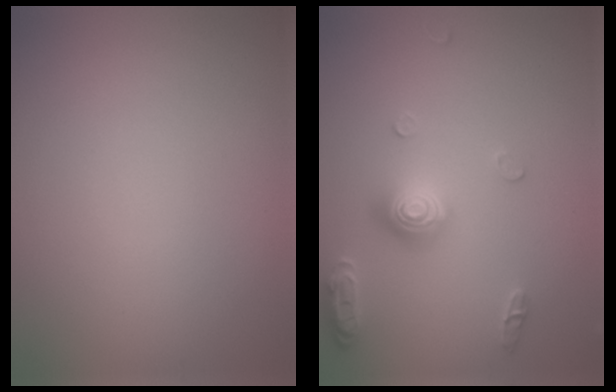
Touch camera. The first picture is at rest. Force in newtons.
{"total": 3.0, "press": 2.9, "slide": 0.7}